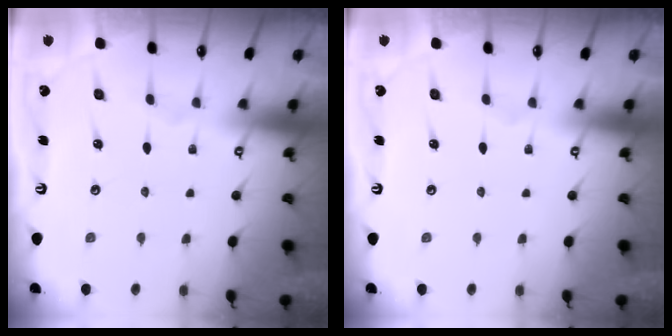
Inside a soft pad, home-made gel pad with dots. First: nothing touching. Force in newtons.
{"total": 0.0}